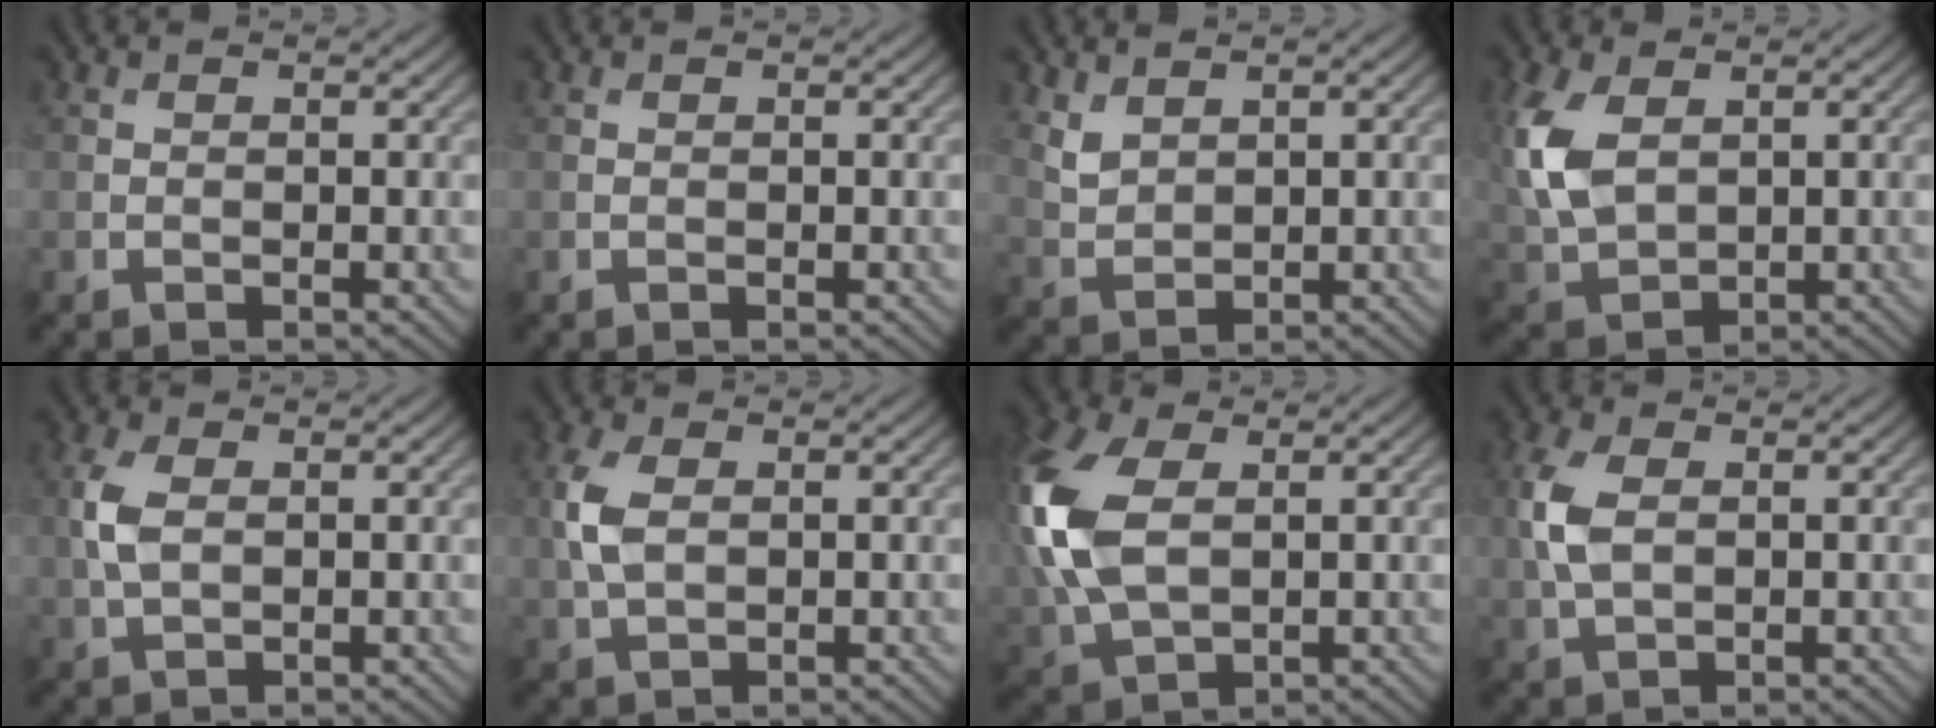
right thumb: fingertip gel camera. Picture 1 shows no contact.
{"total": 0.0}
{"total": 2.9, "force": [2.0, 1.6, 1.4], "torque": [-0.039, -0.004, 0.049]}
{"total": 8.9, "force": [2.1, 5.7, 6.6], "torque": [-0.200, 0.002, 0.047]}
{"total": 4.0, "force": [0.5, 2.3, 3.2], "torque": [-0.089, 0.004, 0.010]}
{"total": 4.6, "force": [0.7, 2.7, 3.6], "torque": [-0.102, 0.005, 0.014]}
{"total": 13.3, "force": [1.5, 8.4, 10.2], "torque": [-0.303, 0.004, 0.032]}
{"total": 5.1, "force": [0.6, 3.0, 4.0], "torque": [-0.114, 0.006, 0.012]}